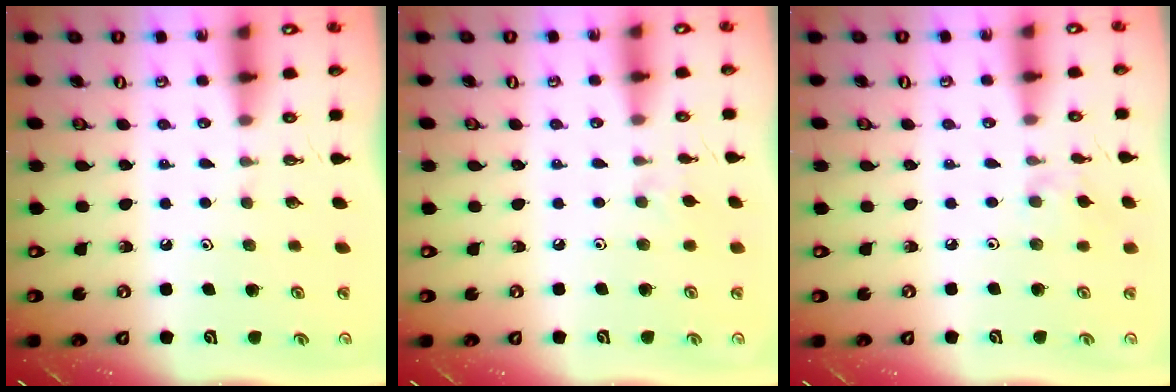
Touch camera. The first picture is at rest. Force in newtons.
{"total": 1.9, "press": 1.9, "slide": 0.4}
{"total": 3.4, "press": 3.3, "slide": 0.5}